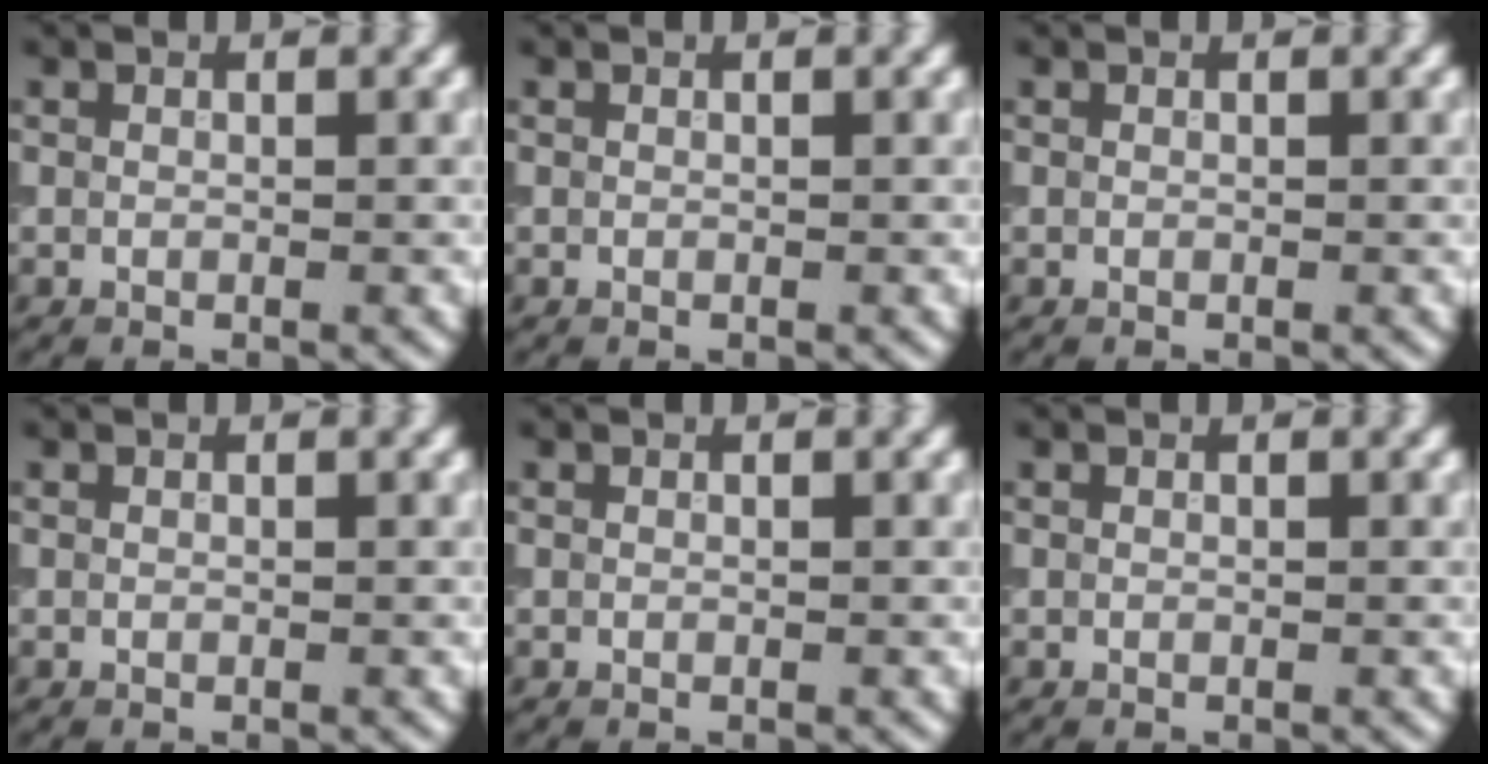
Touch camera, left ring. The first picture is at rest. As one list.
[{"total": 0.0}, {"total": 0.0}, {"total": 0.0}, {"total": 0.0}, {"total": 0.0}]